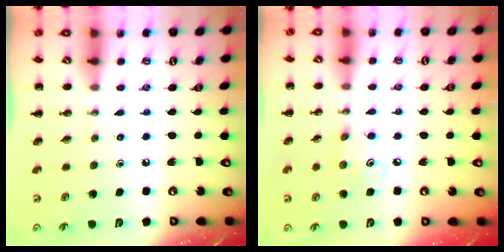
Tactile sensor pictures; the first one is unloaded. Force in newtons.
{"total": 4.9, "press": 4.7, "slide": 1.2}